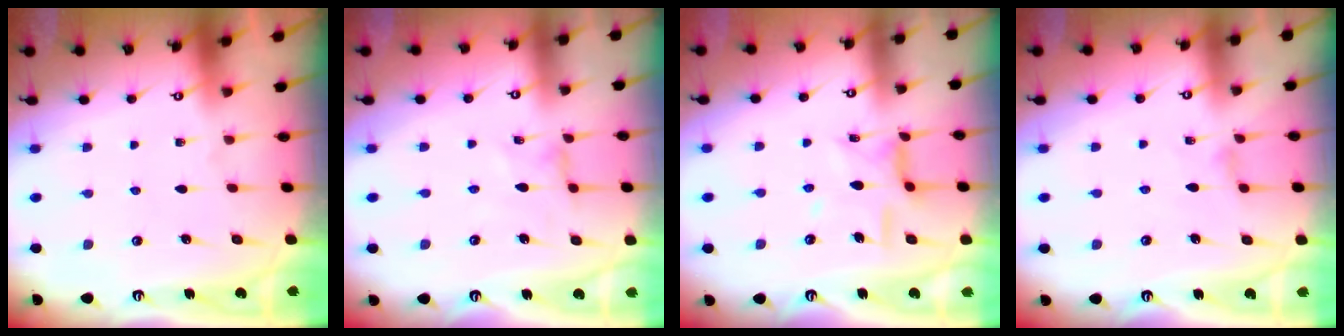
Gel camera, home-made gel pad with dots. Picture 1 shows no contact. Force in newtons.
{"total": 0.0}
{"total": 10.8, "press": 10.7, "slide": 0.9}
{"total": 1.1, "press": 1.1, "slide": 0.4}